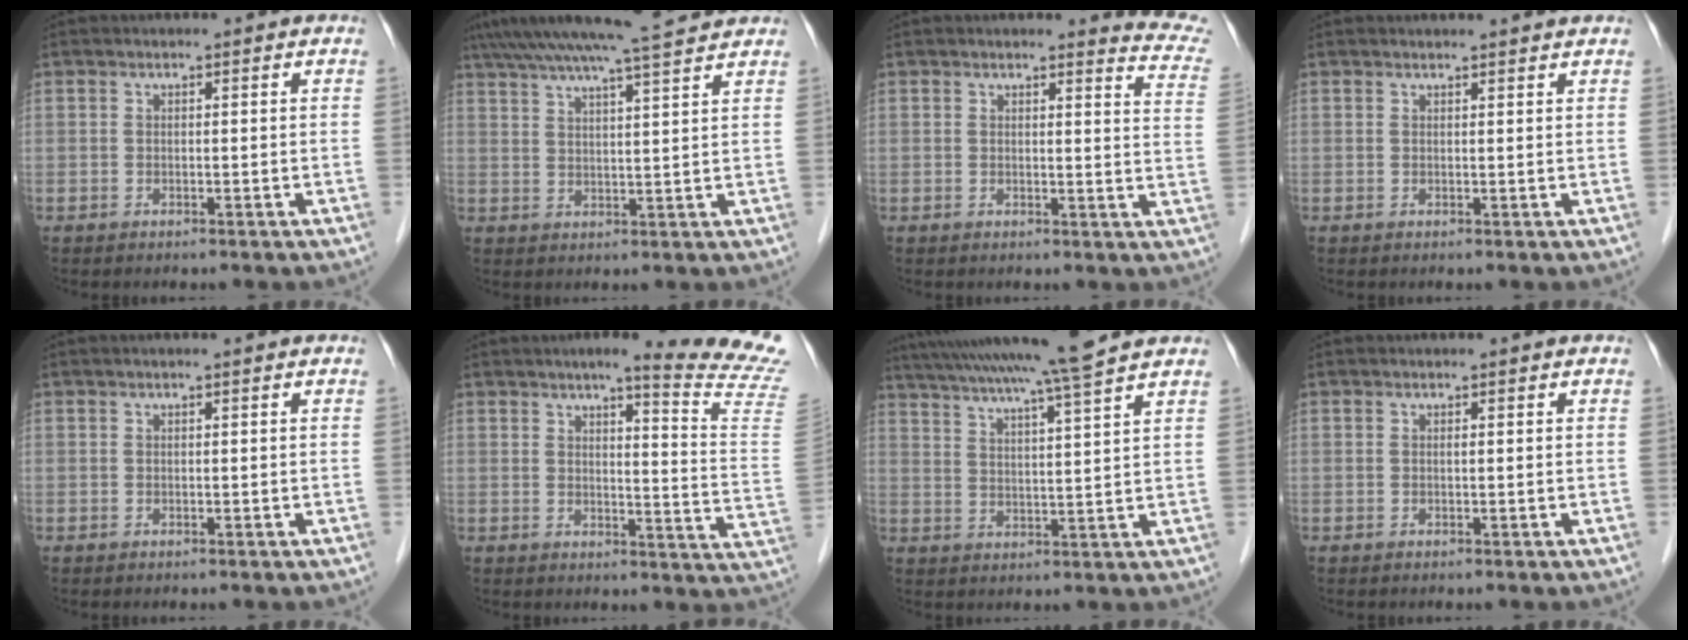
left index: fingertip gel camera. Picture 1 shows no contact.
{"total": 13.4, "force": [11.8, -0.2, 6.4], "torque": [-0.117, 0.031, 0.166]}
{"total": 8.0, "force": [8.0, 0.2, 0.6], "torque": [0.011, -0.071, 0.054]}
{"total": 3.4, "force": [3.4, 0.0, 0.6], "torque": [-0.011, 0.009, 0.036]}
{"total": 0.9, "force": [0.7, -0.1, 0.5], "torque": [-0.007, 0.008, 0.013]}
{"total": 15.8, "force": [14.1, -1.6, 7.1], "torque": [-0.092, -0.098, 0.147]}
{"total": 15.9, "force": [13.9, -1.6, 7.6], "torque": [-0.138, 0.001, 0.204]}
{"total": 0.0}